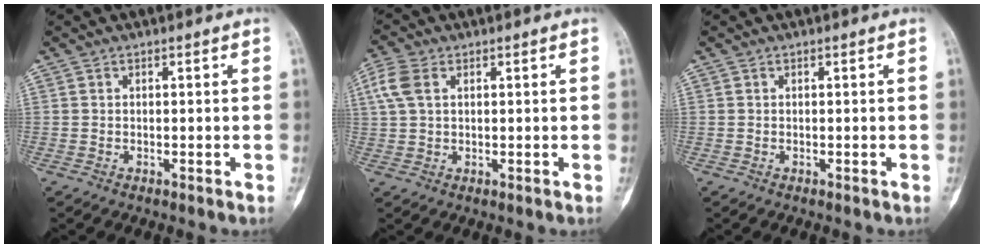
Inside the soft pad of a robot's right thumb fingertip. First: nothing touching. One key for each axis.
{"total": 5.5, "fx": 1.9, "fy": 3.4, "fz": 3.9, "tx": -0.097, "ty": 0.010, "tz": 0.037}
{"total": 0.0}